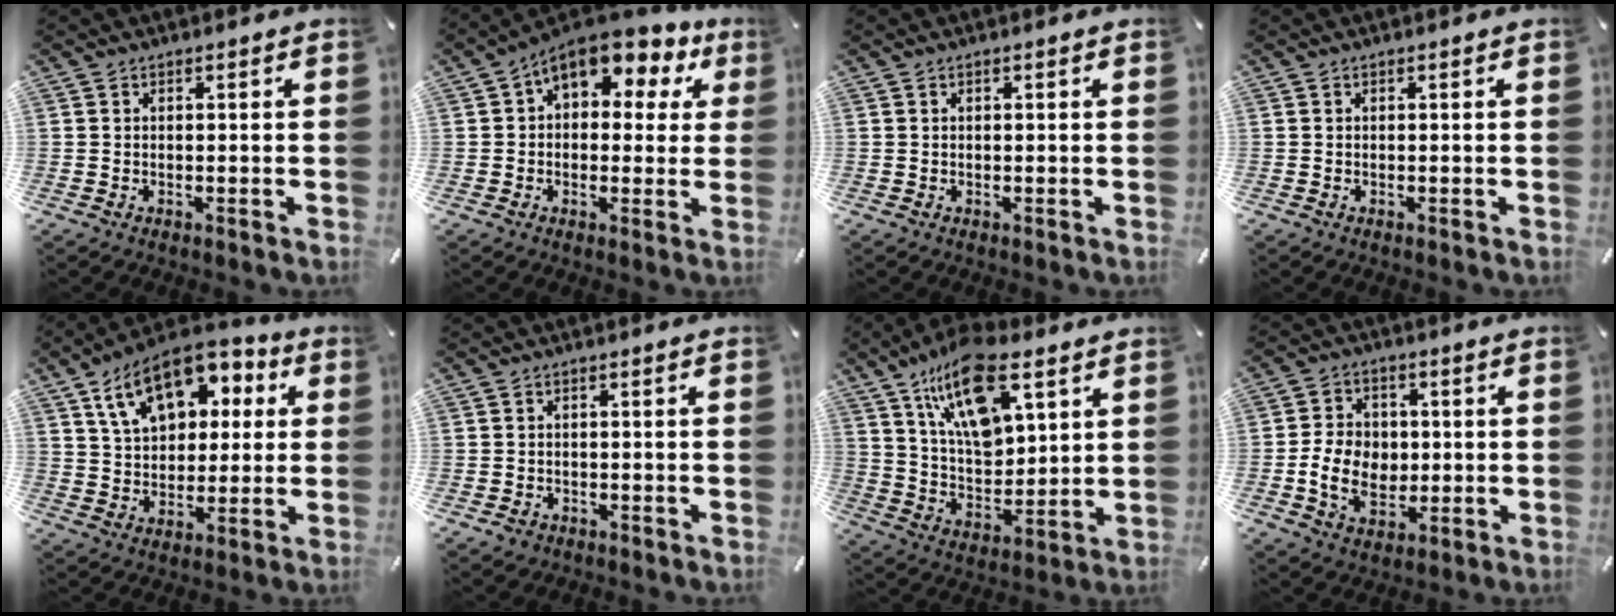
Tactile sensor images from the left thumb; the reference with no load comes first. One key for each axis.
{"total": 10.4, "fx": 5.8, "fy": 5.9, "fz": 6.2, "tx": -0.091, "ty": -0.033, "tz": 0.102}
{"total": 0.5, "fx": 0.1, "fy": 0.2, "fz": 0.5, "tx": -0.009, "ty": 0.002, "tz": 0.000}
{"total": 0.0}
{"total": 15.8, "fx": 7.6, "fy": 10.4, "fz": 9.2, "tx": -0.162, "ty": -0.015, "tz": 0.143}
{"total": 1.8, "fx": -1.0, "fy": 1.3, "fz": 0.6, "tx": -0.012, "ty": 0.006, "tz": -0.022}
{"total": 17.6, "fx": 10.1, "fy": 9.0, "fz": 11.2, "tx": -0.211, "ty": -0.042, "tz": 0.177}
{"total": 10.3, "fx": -1.0, "fy": 8.3, "fz": 6.0, "tx": -0.130, "ty": 0.010, "tz": -0.019}